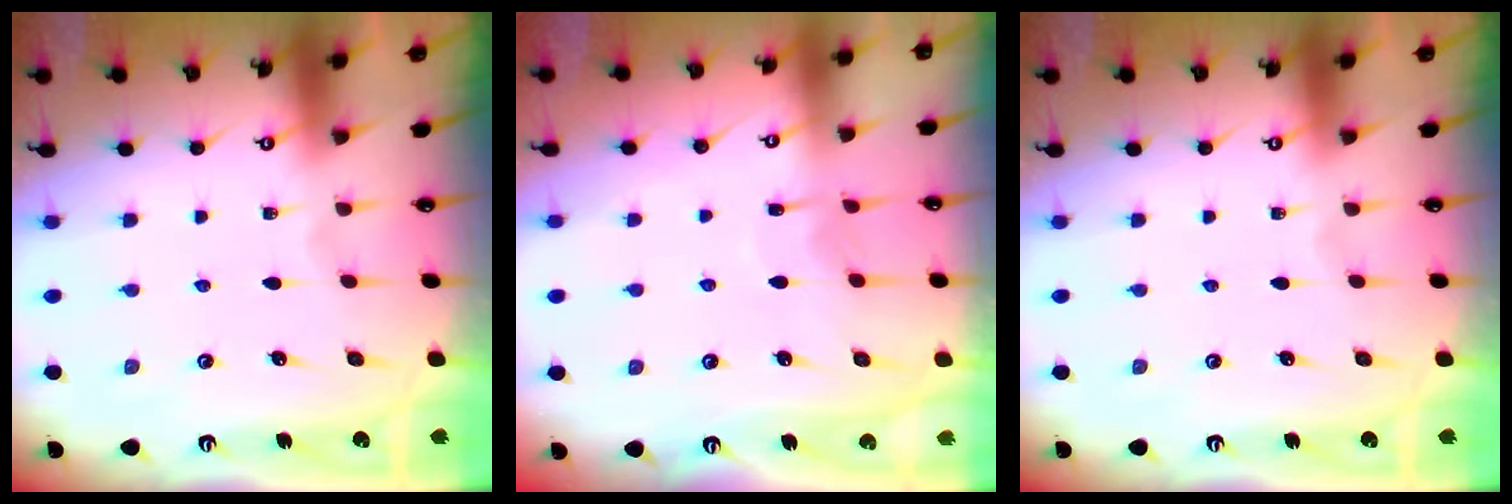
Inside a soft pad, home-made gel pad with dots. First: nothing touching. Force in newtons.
{"total": 6.6, "press": 6.6, "slide": 0.7}
{"total": 0.0}